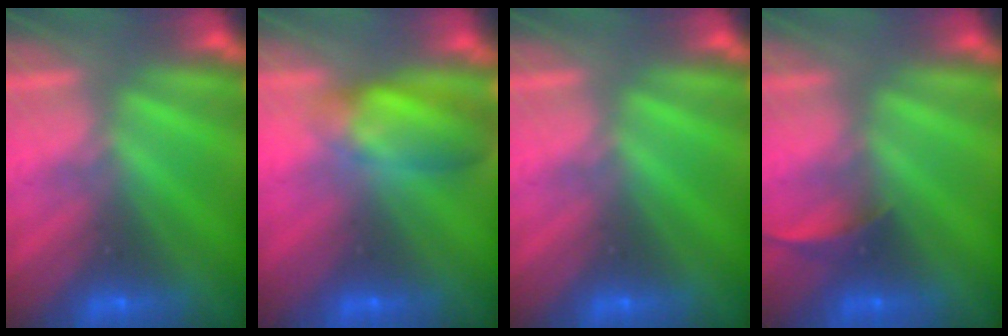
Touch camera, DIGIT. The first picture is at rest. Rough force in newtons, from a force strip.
{"total": 7.5}
{"total": 0.0}
{"total": 1.8}